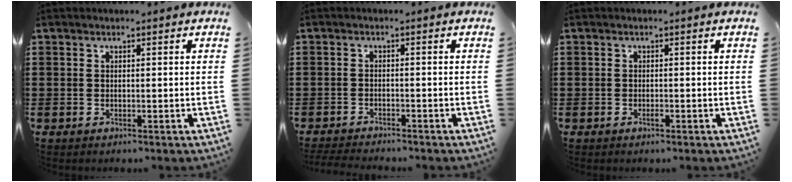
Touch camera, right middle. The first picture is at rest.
{"total": 2.3, "force": [-2.3, 0.1, 0.3], "torque": [-0.016, -0.004, -0.049]}
{"total": 0.5, "force": [-0.3, 0.1, 0.4], "torque": [-0.009, -0.005, -0.005]}